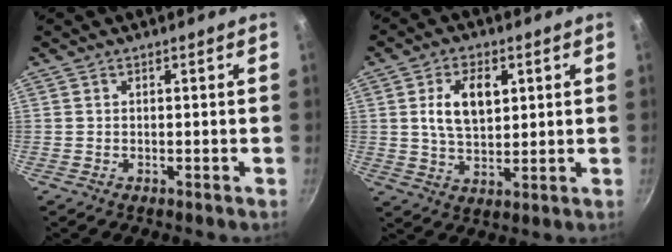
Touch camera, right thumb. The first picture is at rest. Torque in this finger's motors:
{"motor_torque": [0.66, 0.84, 0.40, -0.18, 0.10]}